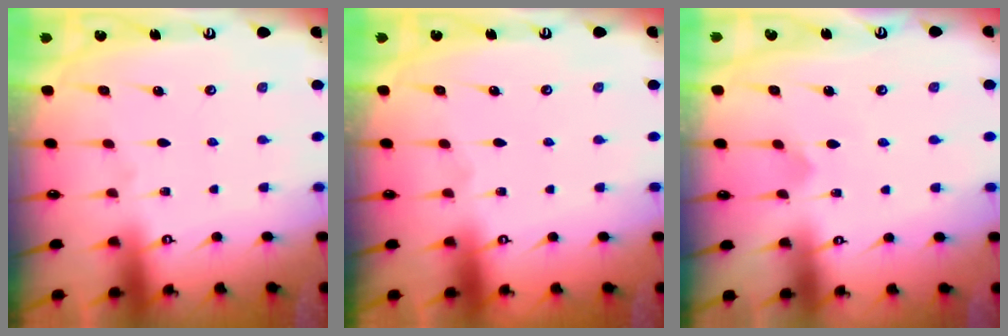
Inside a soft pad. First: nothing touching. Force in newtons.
{"total": 0.0}
{"total": 2.3, "press": 2.3, "slide": 0.2}